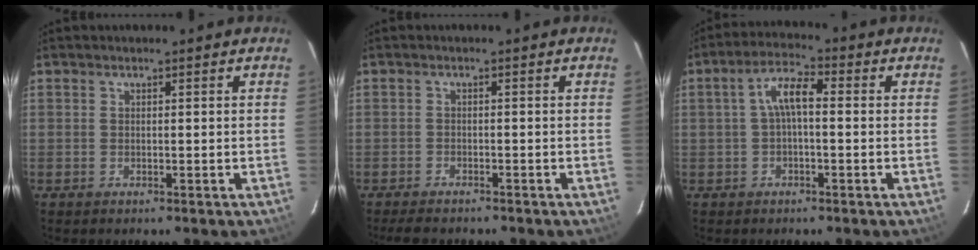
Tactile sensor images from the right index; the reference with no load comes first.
{"total": 5.1, "force": [-4.5, 1.4, 1.9], "torque": [-0.048, -0.009, -0.070]}
{"total": 5.5, "force": [-0.1, 2.1, 5.1], "torque": [-0.101, 0.020, 0.000]}